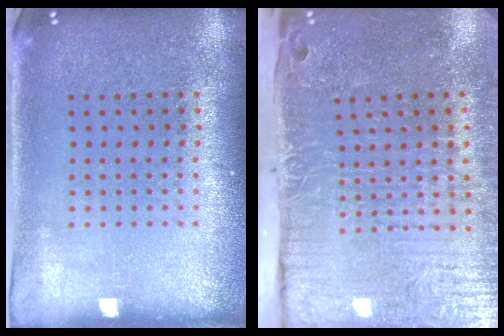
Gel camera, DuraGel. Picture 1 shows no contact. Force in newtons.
{"total": 5.2, "press": 4.3, "slide": 3.0}